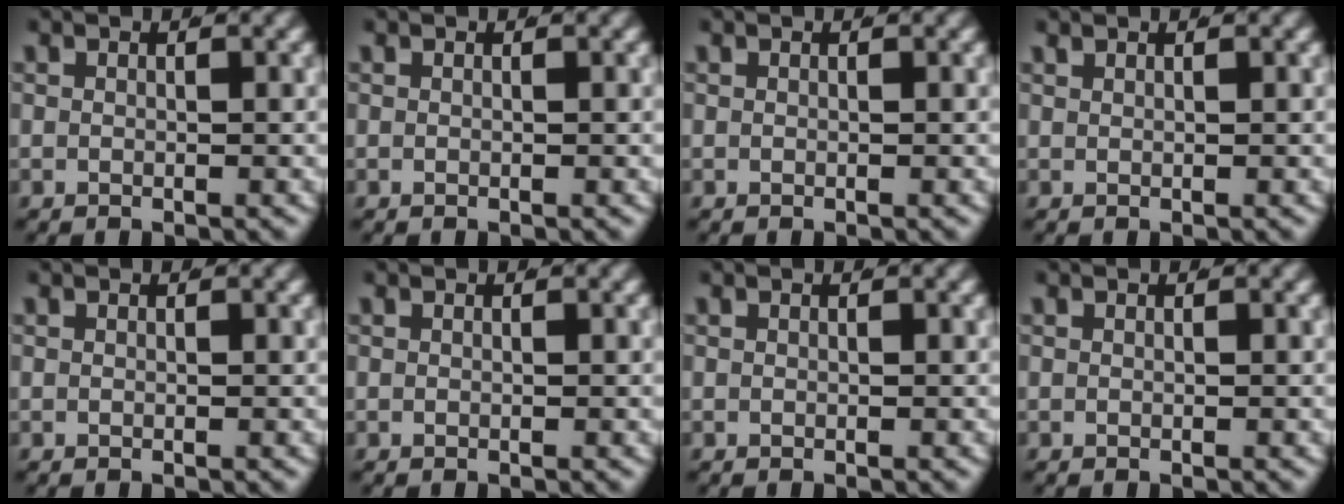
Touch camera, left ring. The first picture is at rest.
{"total": 0.0}
{"total": 0.0}
{"total": 0.7, "force": [0.6, -0.3, -0.1], "torque": [0.002, -0.003, 0.016]}
{"total": 0.0}
{"total": 0.0}
{"total": 0.0}
{"total": 0.0}